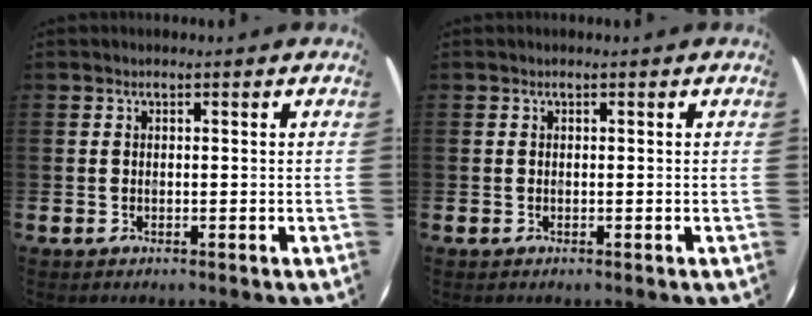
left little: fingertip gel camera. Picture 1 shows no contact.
{"total": 0.0}